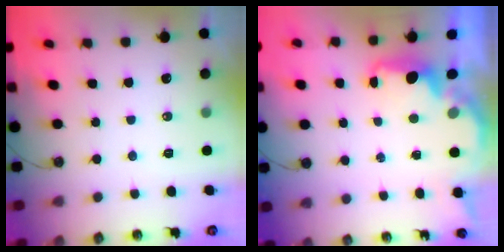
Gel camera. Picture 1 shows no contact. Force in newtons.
{"total": 2.0, "press": 1.9, "slide": 0.8}